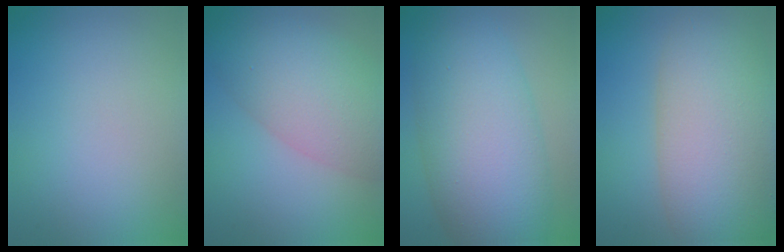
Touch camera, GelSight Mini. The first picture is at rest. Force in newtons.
{"total": 7.7, "press": 7.7, "slide": 0.5}
{"total": 11.0, "press": 11.0, "slide": 0.0}
{"total": 11.8, "press": 11.7, "slide": 0.7}